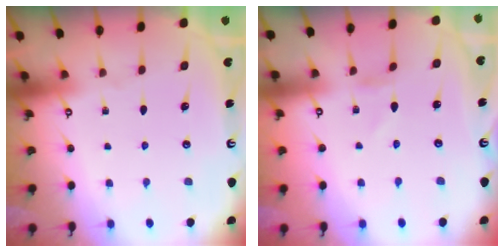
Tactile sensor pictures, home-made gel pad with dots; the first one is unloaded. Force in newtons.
{"total": 0.0}